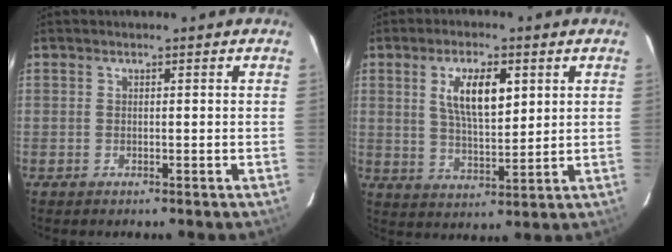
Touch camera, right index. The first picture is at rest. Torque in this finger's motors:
{"motor_torque": [0.75, 0.02, 0.51, 0.12]}